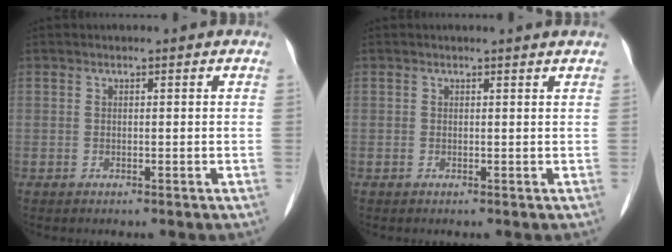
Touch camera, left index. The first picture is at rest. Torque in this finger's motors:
{"motor_torque": [-2.14, 0.00, -1.05, -0.21]}